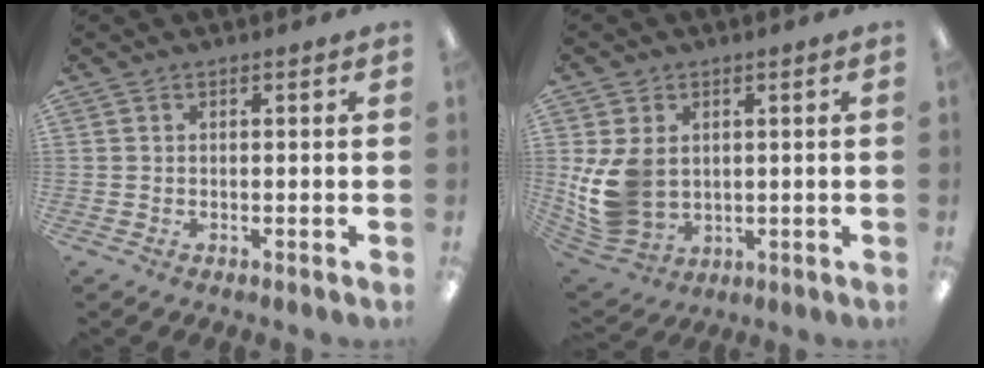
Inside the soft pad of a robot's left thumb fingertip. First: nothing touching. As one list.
[{"total": 12.3, "force": [0.7, 9.8, 7.5], "torque": [-0.183, 0.004, 0.017]}]